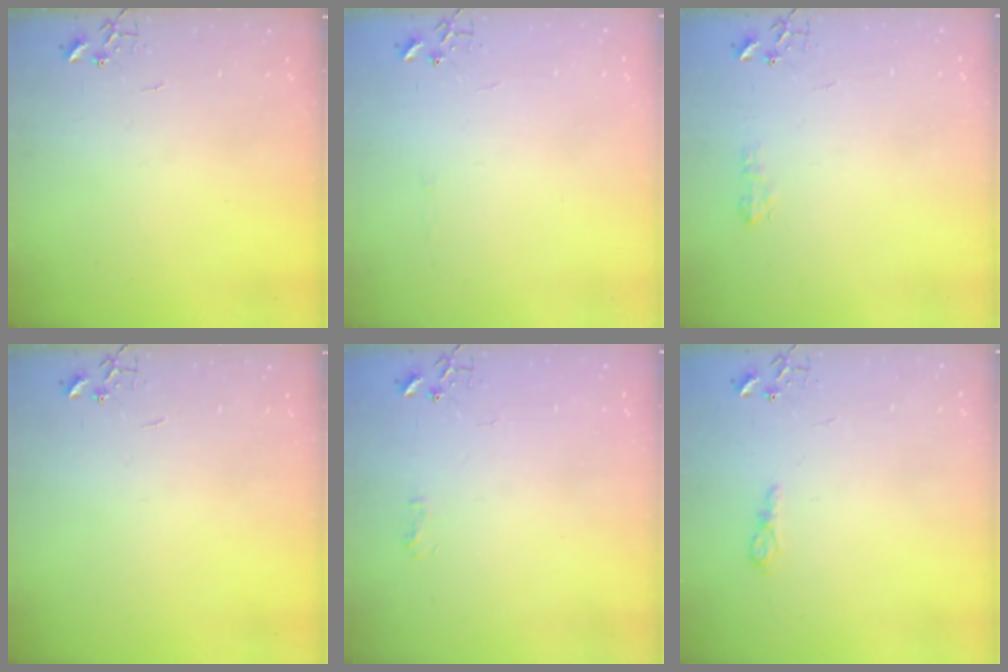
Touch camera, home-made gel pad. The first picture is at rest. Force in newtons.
{"total": 2.8, "press": 2.8, "slide": 0.5}
{"total": 5.9, "press": 5.8, "slide": 0.8}
{"total": 0.0}
{"total": 4.8, "press": 4.7, "slide": 0.8}
{"total": 6.5, "press": 6.5, "slide": 0.7}